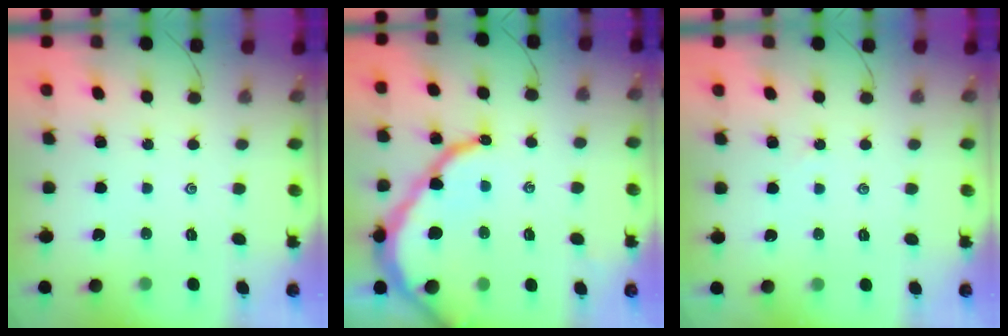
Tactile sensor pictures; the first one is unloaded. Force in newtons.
{"total": 13.3, "press": 13.3, "slide": 1.1}
{"total": 3.8, "press": 3.8, "slide": 0.4}